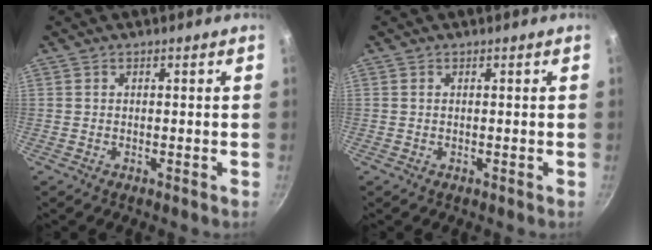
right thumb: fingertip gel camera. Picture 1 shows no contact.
{"total": 0.0}